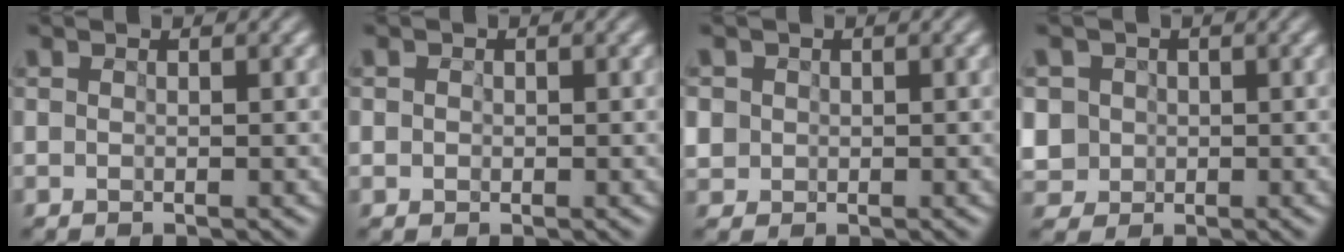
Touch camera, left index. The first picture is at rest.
{"total": 1.4, "force": [0.3, 1.2, 0.5], "torque": [0.002, 0.014, -0.008]}
{"total": 4.3, "force": [0.3, 4.1, 1.4], "torque": [-0.056, 0.027, -0.002]}
{"total": 5.9, "force": [-0.2, 5.7, 1.7], "torque": [-0.061, 0.019, -0.012]}